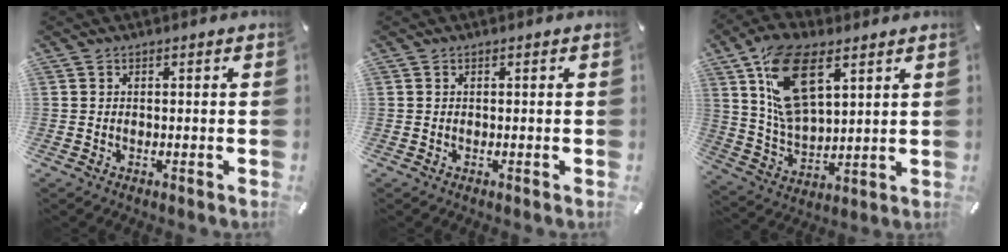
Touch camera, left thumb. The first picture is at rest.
{"total": 0.0}
{"total": 16.1, "force": [7.8, 8.4, 11.3], "torque": [-0.249, -0.015, 0.140]}